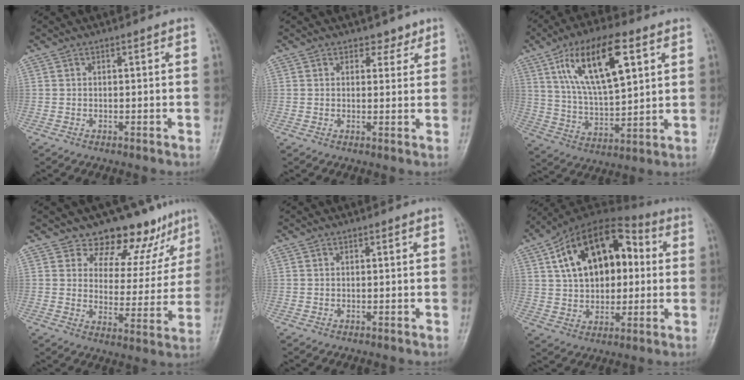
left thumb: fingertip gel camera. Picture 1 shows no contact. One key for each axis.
{"total": 2.5, "fx": 1.8, "fy": 1.6, "fz": 0.5, "tx": 0.014, "ty": -0.009, "tz": 0.021}
{"total": 17.3, "fx": 7.4, "fy": 6.8, "fz": 14.1, "tx": -0.232, "ty": -0.019, "tz": 0.138}
{"total": 12.4, "fx": 10.2, "fy": 6.1, "fz": 3.6, "tx": 0.004, "ty": -0.074, "tz": 0.133}
{"total": 0.0}
{"total": 19.9, "fx": 4.5, "fy": 12.3, "fz": 15.0, "tx": -0.211, "ty": 0.025, "tz": 0.068}